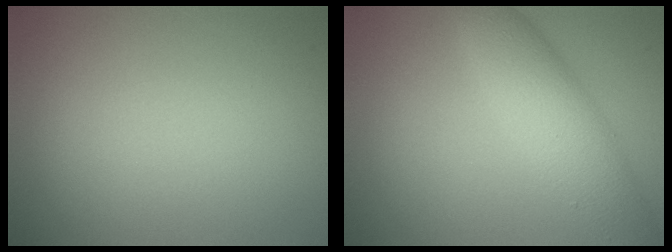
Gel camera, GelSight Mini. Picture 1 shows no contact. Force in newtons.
{"total": 5.2, "press": 5.2, "slide": 0.2}